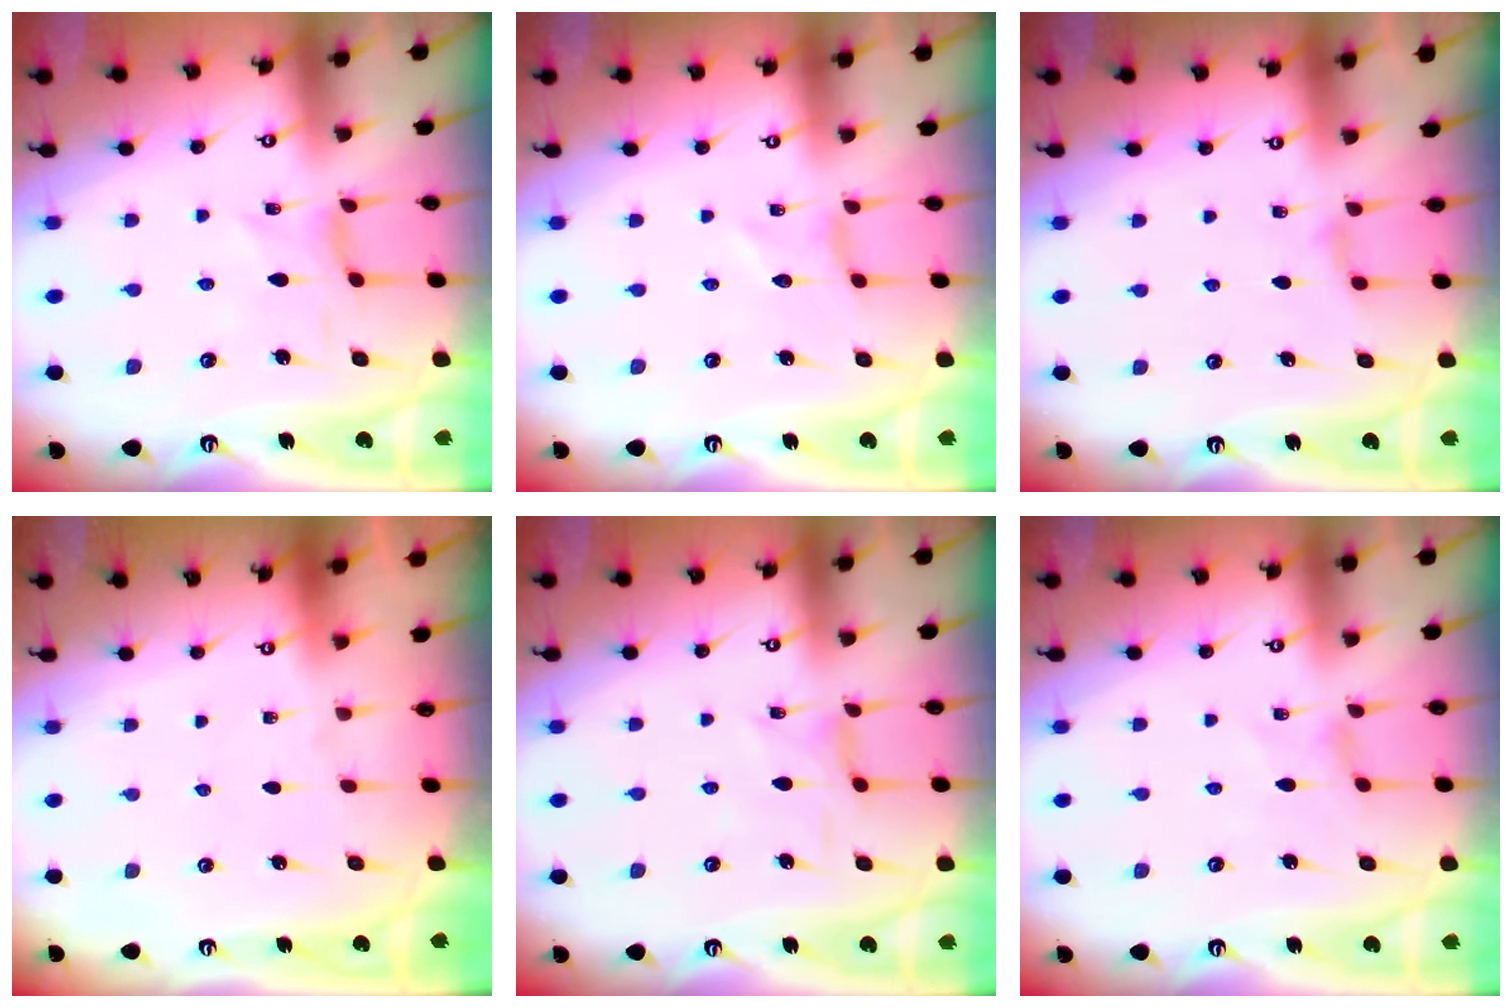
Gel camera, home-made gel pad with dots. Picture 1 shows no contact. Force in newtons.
{"total": 0.0}
{"total": 3.8, "press": 3.8, "slide": 0.5}
{"total": 0.0}
{"total": 1.7, "press": 1.7, "slide": 0.4}
{"total": 0.0}